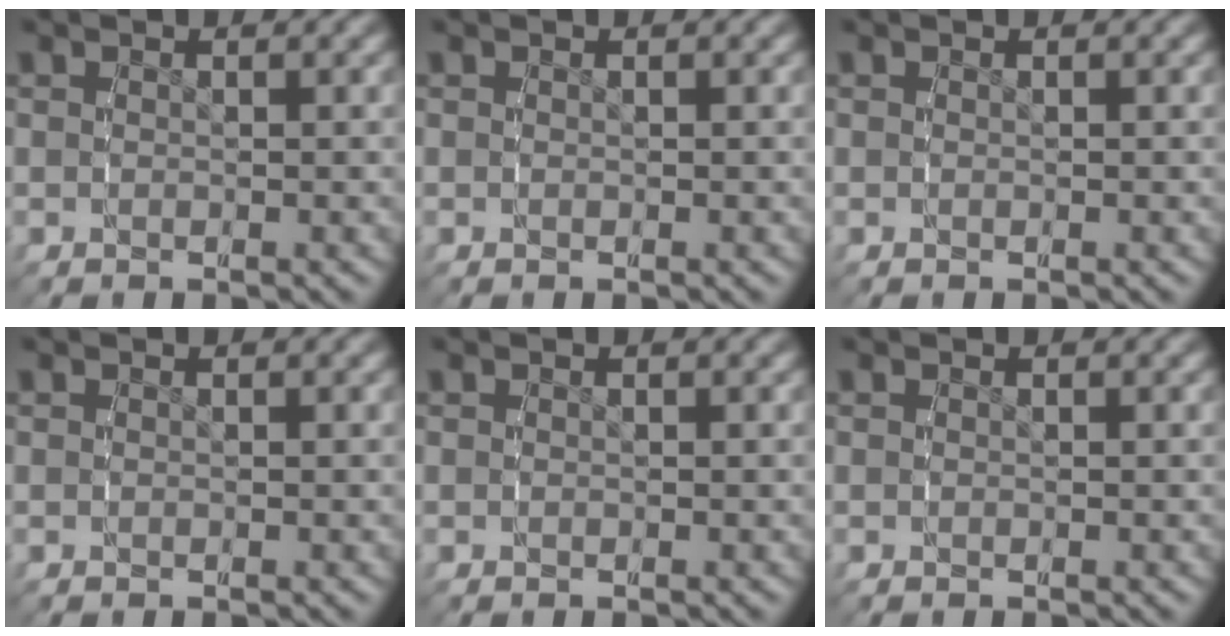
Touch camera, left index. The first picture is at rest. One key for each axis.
{"total": 0.0}
{"total": 0.0}
{"total": 0.0}
{"total": 0.0}
{"total": 0.0}